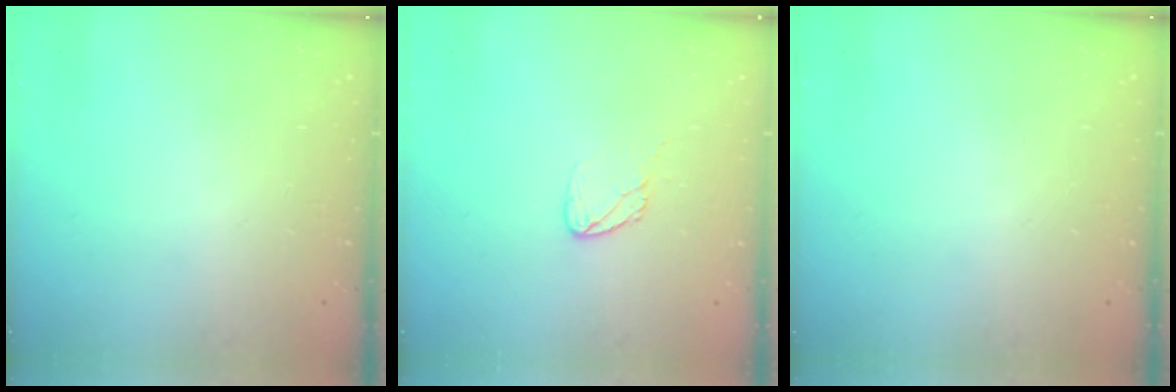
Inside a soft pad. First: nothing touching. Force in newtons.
{"total": 5.2, "press": 5.2, "slide": 0.4}
{"total": 0.0}